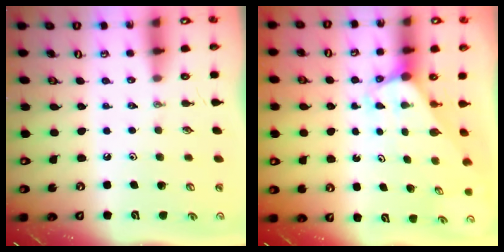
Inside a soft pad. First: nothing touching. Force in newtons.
{"total": 2.9, "press": 2.9, "slide": 0.1}